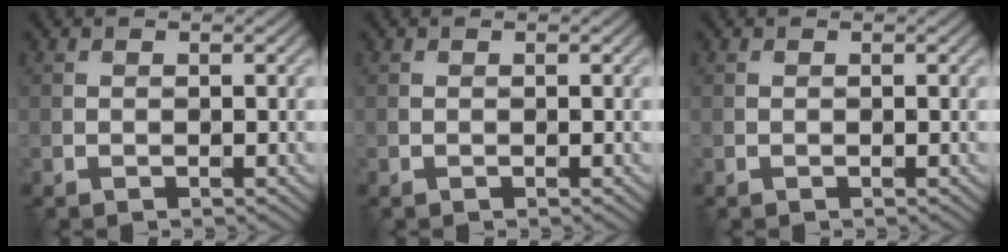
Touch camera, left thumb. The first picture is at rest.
{"total": 0.0}
{"total": 0.0}